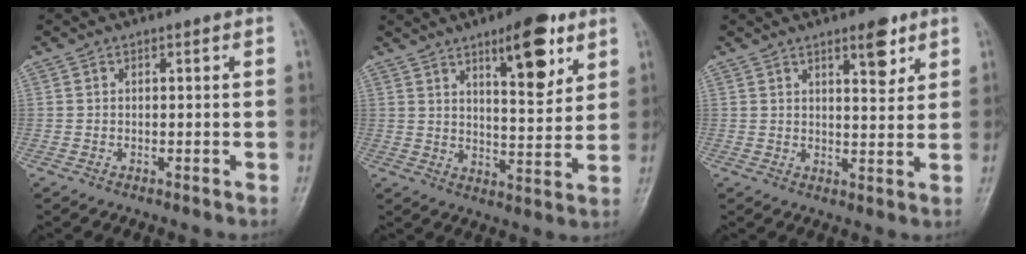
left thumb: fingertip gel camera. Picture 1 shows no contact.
{"total": 12.0, "force": [6.8, 4.1, 9.1], "torque": [-0.110, -0.040, 0.103]}
{"total": 5.7, "force": [3.6, 2.0, 4.0], "torque": [-0.042, -0.023, 0.051]}